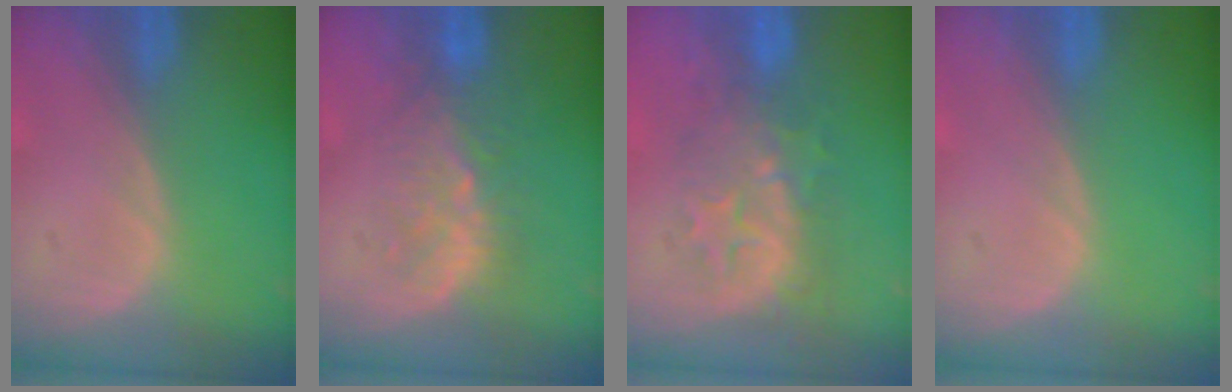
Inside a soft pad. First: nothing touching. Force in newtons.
{"total": 6.3, "press": 6.1, "slide": 1.8}
{"total": 8.7, "press": 8.0, "slide": 3.5}
{"total": 0.0}